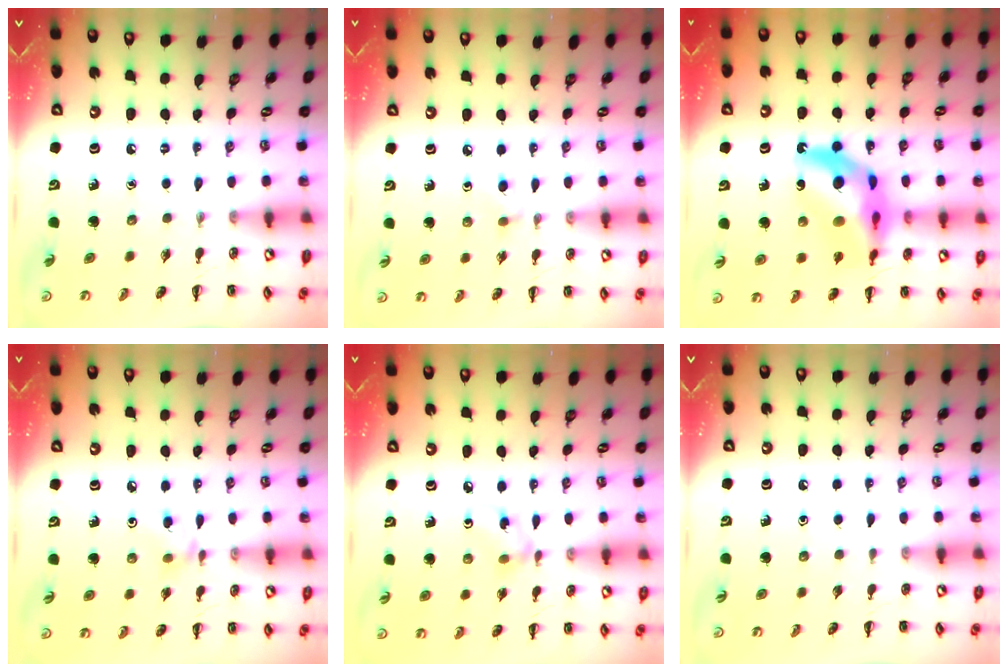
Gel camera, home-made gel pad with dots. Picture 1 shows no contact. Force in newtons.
{"total": 3.5, "press": 3.3, "slide": 1.3}
{"total": 15.6, "press": 15.0, "slide": 4.5}
{"total": 4.9, "press": 4.7, "slide": 1.2}
{"total": 3.8, "press": 3.6, "slide": 1.3}
{"total": 0.0}